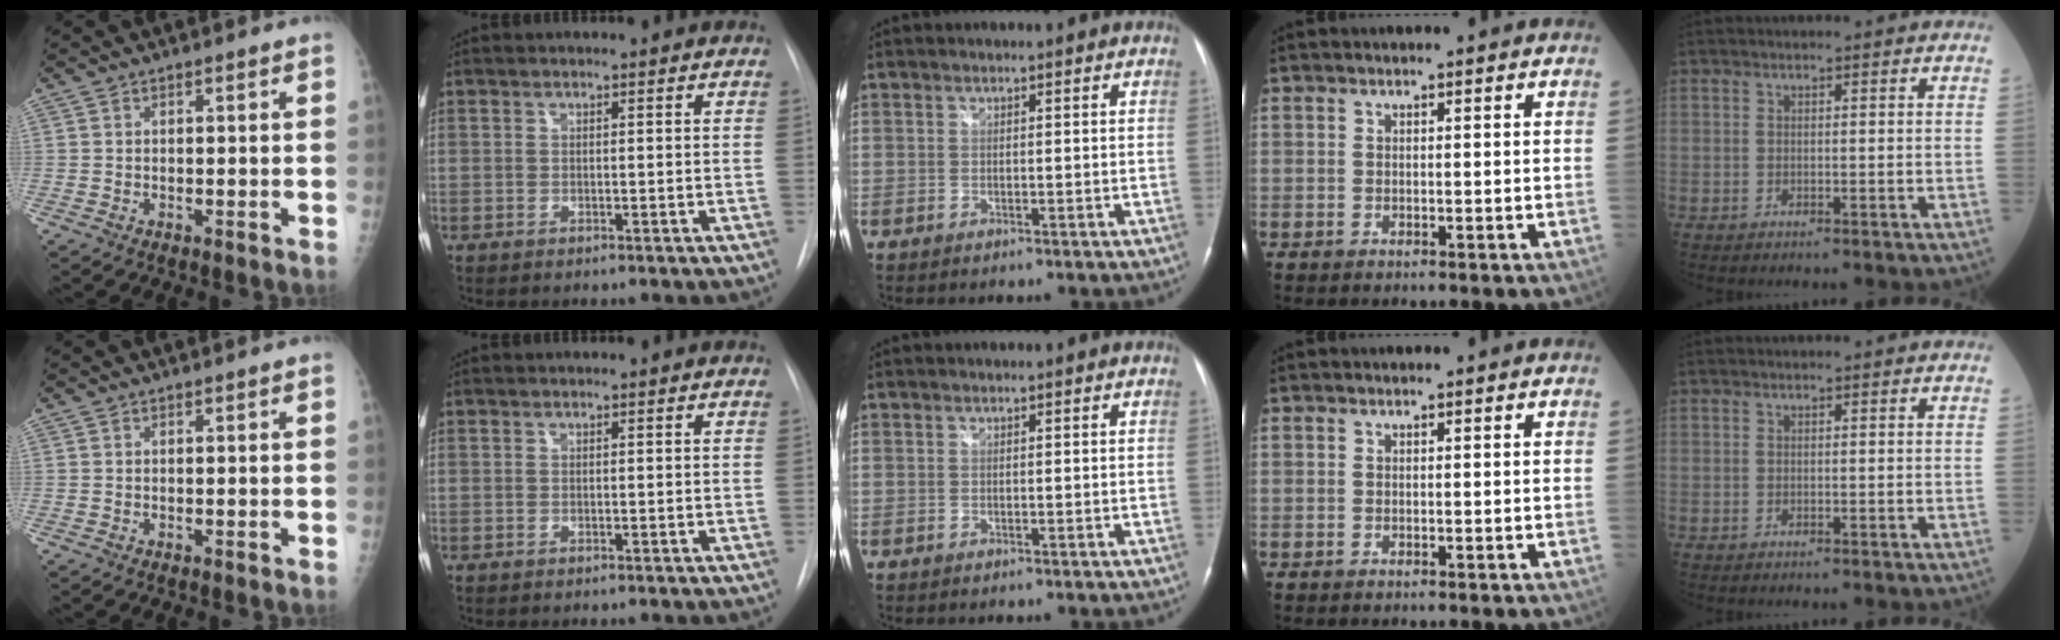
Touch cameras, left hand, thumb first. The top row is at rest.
{}